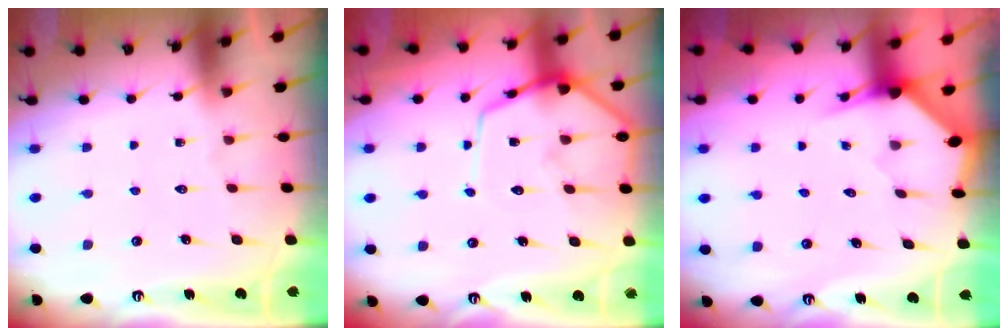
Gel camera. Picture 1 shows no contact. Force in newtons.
{"total": 10.6, "press": 10.6, "slide": 1.0}
{"total": 2.7, "press": 2.7, "slide": 0.2}